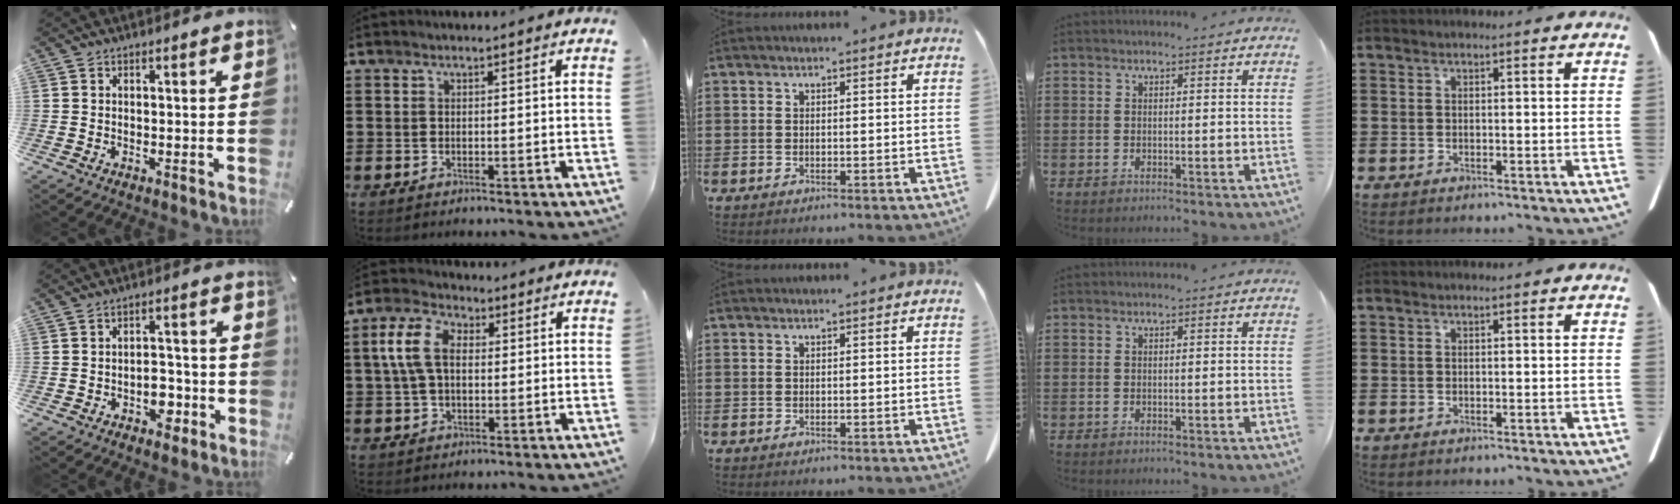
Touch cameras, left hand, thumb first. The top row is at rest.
{"thumb": {"total": 5.8, "force": [-2.5, 3.8, 3.6], "torque": [-0.046, 0.011, -0.041]}, "index": {"total": 7.8, "force": [1.4, 5.0, 5.9], "torque": [-0.152, 0.010, 0.015]}}